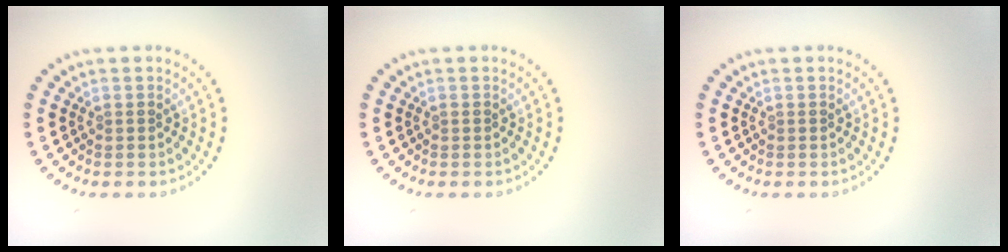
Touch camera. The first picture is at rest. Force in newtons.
{"total": 0.0}
{"total": 0.0}